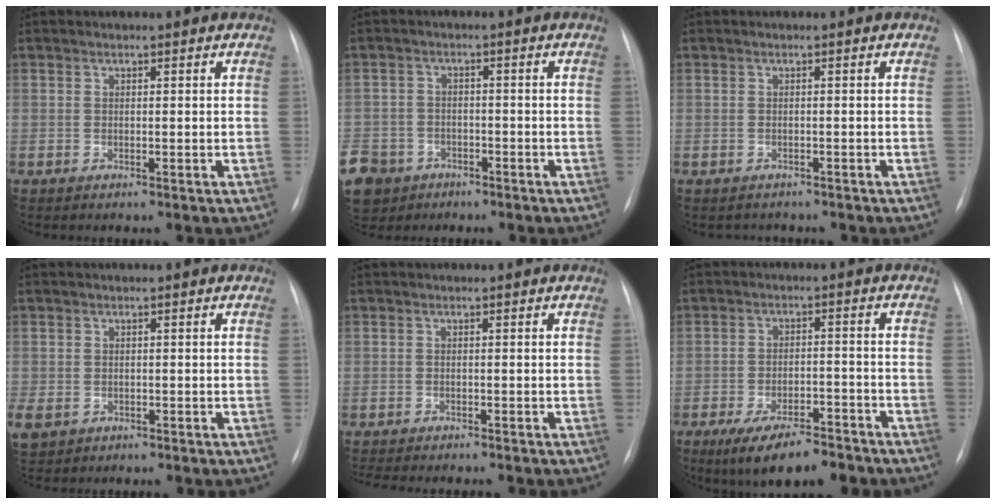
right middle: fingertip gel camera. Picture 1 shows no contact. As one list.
[{"total": 14.9, "force": [-8.0, 11.5, 4.9], "torque": [-0.176, -0.006, -0.122]}, {"total": 1.9, "force": [-1.7, 0.8, 0.0], "torque": [-0.003, -0.001, -0.021]}, {"total": 4.7, "force": [-1.9, 3.7, 2.1], "torque": [-0.057, -0.004, -0.021]}, {"total": 8.2, "force": [-7.2, 1.4, 3.6], "torque": [-0.045, -0.007, -0.093]}, {"total": 10.9, "force": [-8.2, 3.6, 6.3], "torque": [-0.098, -0.007, -0.126]}]